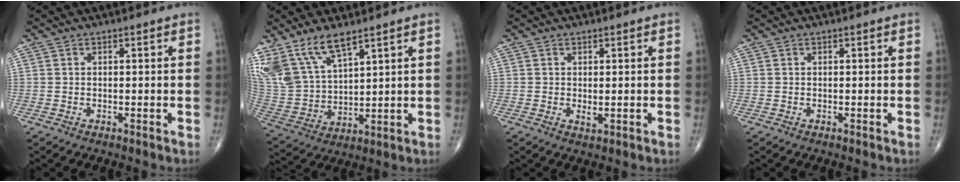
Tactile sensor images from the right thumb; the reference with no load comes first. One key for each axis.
{"total": 14.7, "fx": 10.1, "fy": 6.0, "fz": 8.8, "tx": -0.176, "ty": -0.035, "tz": 0.217}
{"total": 1.1, "fx": 0.1, "fy": 0.6, "fz": 1.0, "tx": -0.014, "ty": -0.005, "tz": 0.003}
{"total": 0.0}